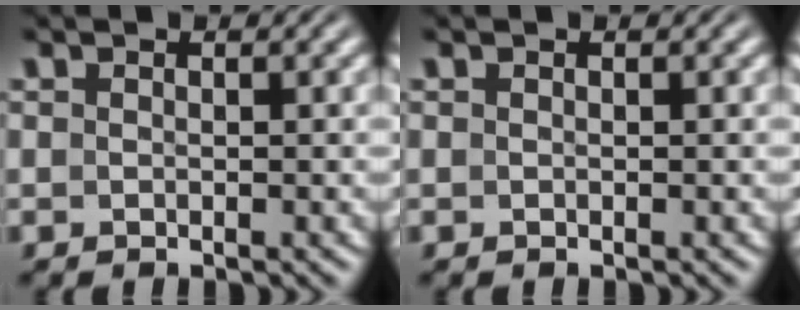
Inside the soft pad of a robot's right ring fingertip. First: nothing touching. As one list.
[{"total": 0.0}]